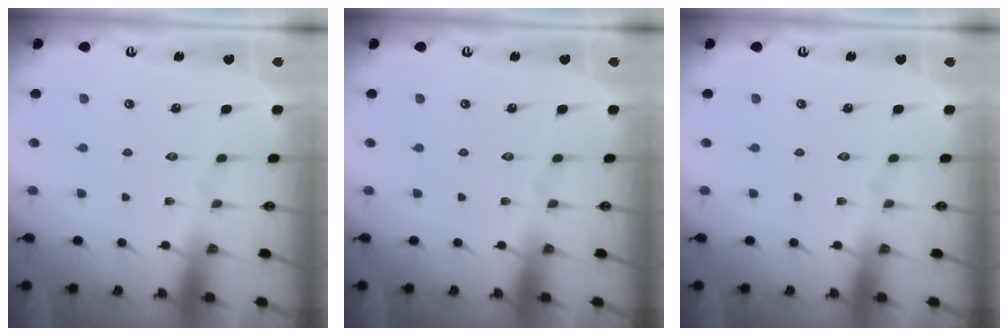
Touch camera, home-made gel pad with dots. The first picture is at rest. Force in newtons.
{"total": 0.0}
{"total": 0.0}